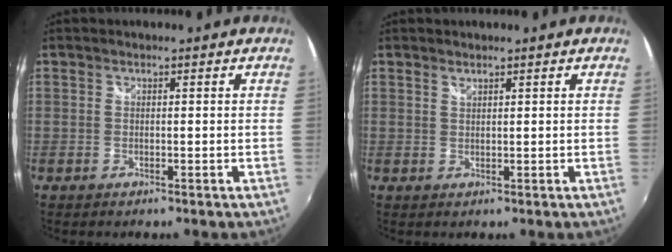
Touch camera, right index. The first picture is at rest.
{"total": 0.9, "force": [0.8, 0.2, 0.4], "torque": [-0.005, 0.001, 0.014]}